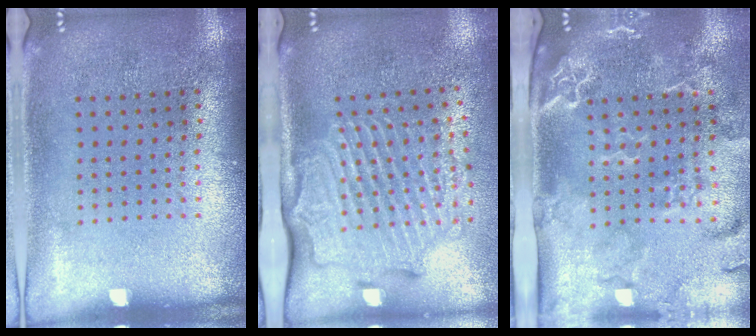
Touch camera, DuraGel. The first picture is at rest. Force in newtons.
{"total": 2.9, "press": 2.3, "slide": 1.8}
{"total": 2.9, "press": 2.4, "slide": 1.7}